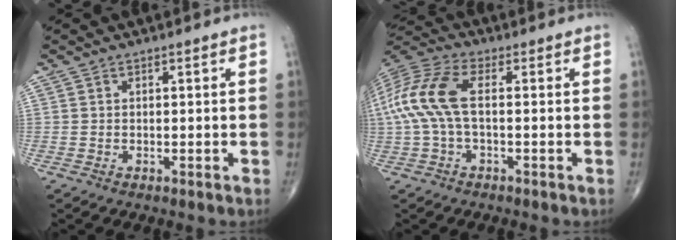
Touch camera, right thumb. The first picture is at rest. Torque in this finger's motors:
{"motor_torque": [-0.30, 0.67, 1.39, -0.16, 0.20]}